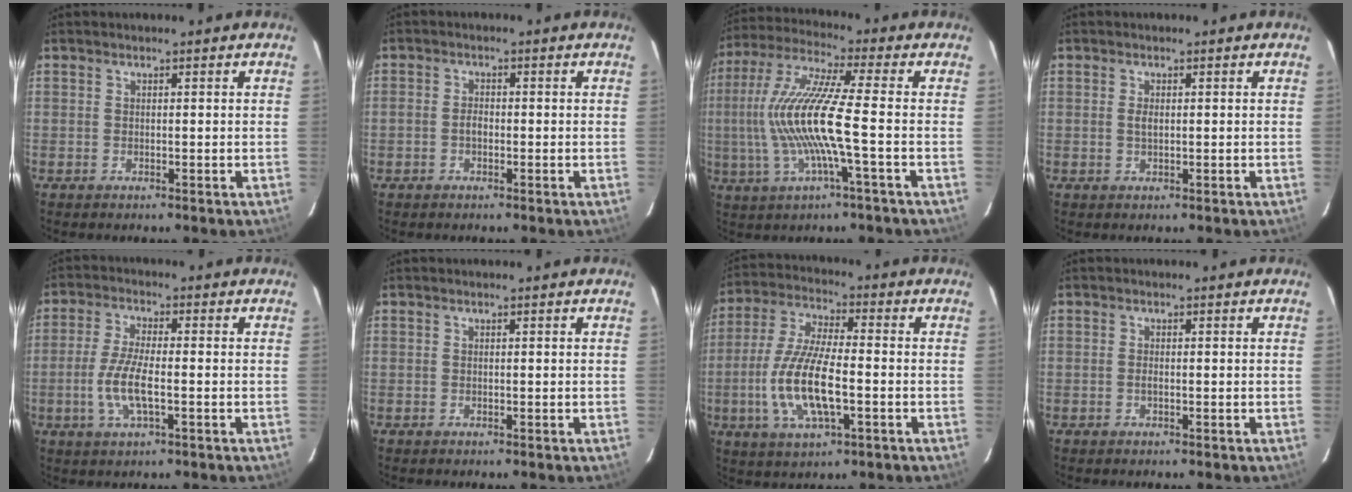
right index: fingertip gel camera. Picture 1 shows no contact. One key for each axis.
{"total": 1.7, "fx": -0.6, "fy": 1.1, "fz": 1.1, "tx": -0.024, "ty": 0.005, "tz": -0.014}
{"total": 14.2, "fx": -2.1, "fy": -0.1, "fz": 14.0, "tx": -0.277, "ty": -0.004, "tz": -0.039}
{"total": 1.2, "fx": 0.1, "fy": 0.6, "fz": 1.1, "tx": -0.021, "ty": 0.000, "tz": 0.000}
{"total": 7.6, "fx": -1.8, "fy": 2.1, "fz": 7.1, "tx": -0.148, "ty": -0.003, "tz": -0.039}
{"total": 0.0}
{"total": 14.1, "fx": -3.2, "fy": 4.6, "fz": 12.9, "tx": -0.271, "ty": -0.006, "tz": -0.062}
{"total": 0.7, "fx": -0.2, "fy": 0.2, "fz": 0.7, "tx": -0.014, "ty": 0.000, "tz": -0.005}